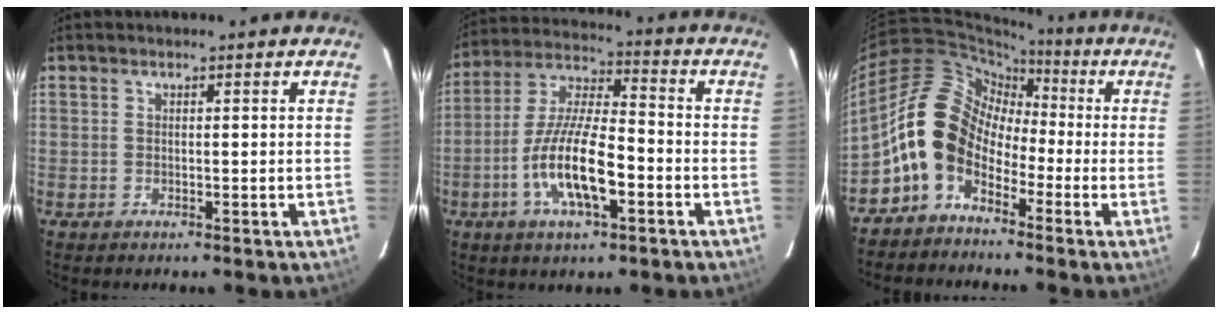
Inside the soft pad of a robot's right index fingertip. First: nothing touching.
{"total": 13.9, "force": [-5.0, 3.9, 12.3], "torque": [-0.252, -0.003, -0.096]}
{"total": 10.5, "force": [-4.2, 7.8, 5.5], "torque": [-0.096, 0.026, -0.092]}